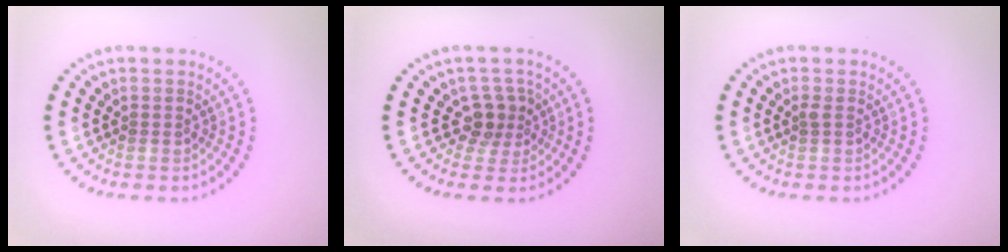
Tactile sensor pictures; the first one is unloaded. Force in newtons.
{"total": 2.5, "press": 1.9, "slide": 1.5}
{"total": 0.5, "press": 0.4, "slide": 0.3}